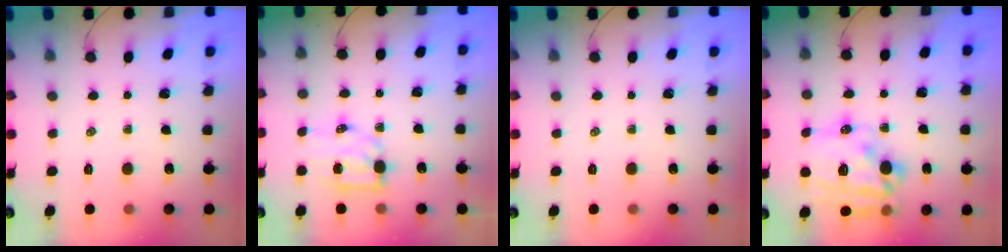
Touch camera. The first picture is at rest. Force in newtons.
{"total": 7.1, "press": 7.0, "slide": 0.9}
{"total": 0.0}
{"total": 18.4, "press": 18.1, "slide": 3.4}